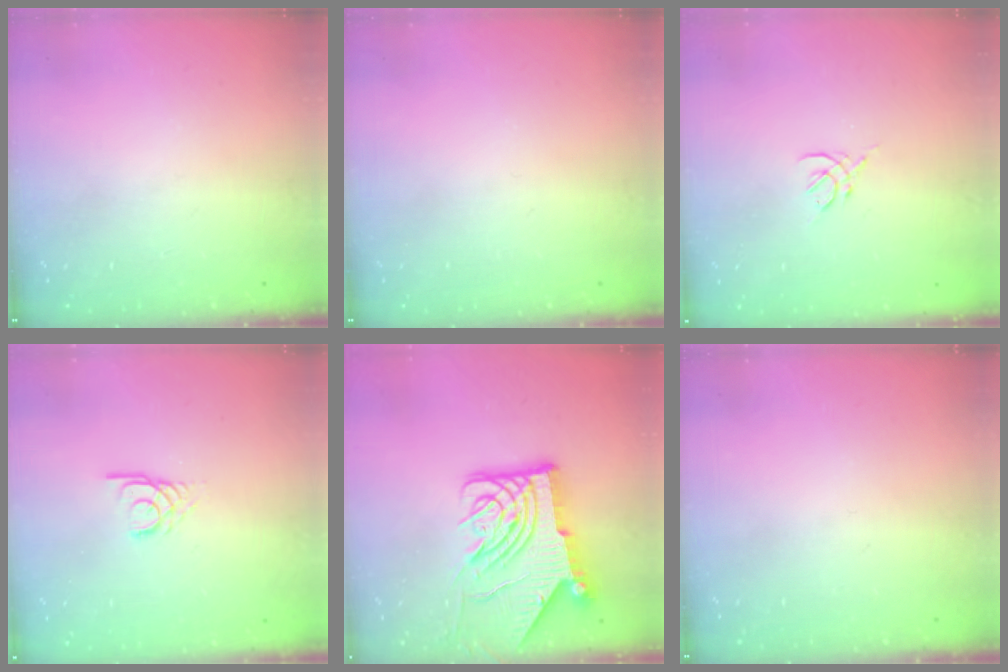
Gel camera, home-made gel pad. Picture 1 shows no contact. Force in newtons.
{"total": 0.0}
{"total": 2.6, "press": 2.5, "slide": 0.7}
{"total": 2.2, "press": 2.2, "slide": 0.2}
{"total": 15.0, "press": 14.9, "slide": 1.5}
{"total": 0.0}